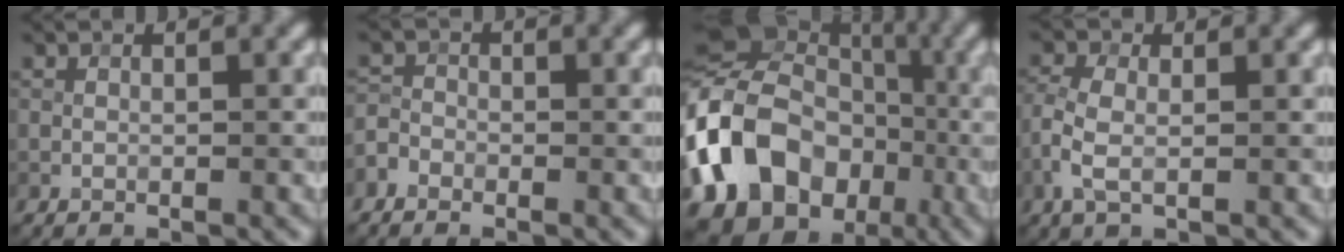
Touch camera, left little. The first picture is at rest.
{"total": 2.1, "force": [-1.5, 1.3, 0.5], "torque": [-0.004, 0.007, -0.034]}
{"total": 16.7, "force": [-4.7, 13.6, 8.4], "torque": [-0.205, 0.008, -0.104]}
{"total": 3.4, "force": [-0.6, 1.8, 2.8], "torque": [-0.073, 0.002, -0.019]}